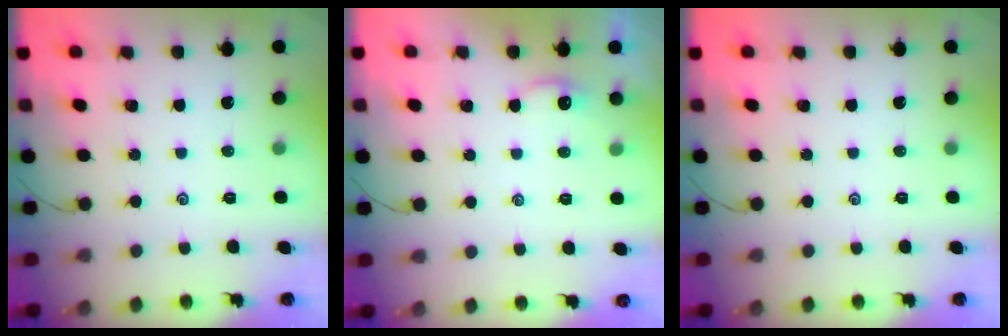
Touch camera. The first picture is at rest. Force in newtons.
{"total": 2.1, "press": 2.0, "slide": 0.3}
{"total": 0.0}